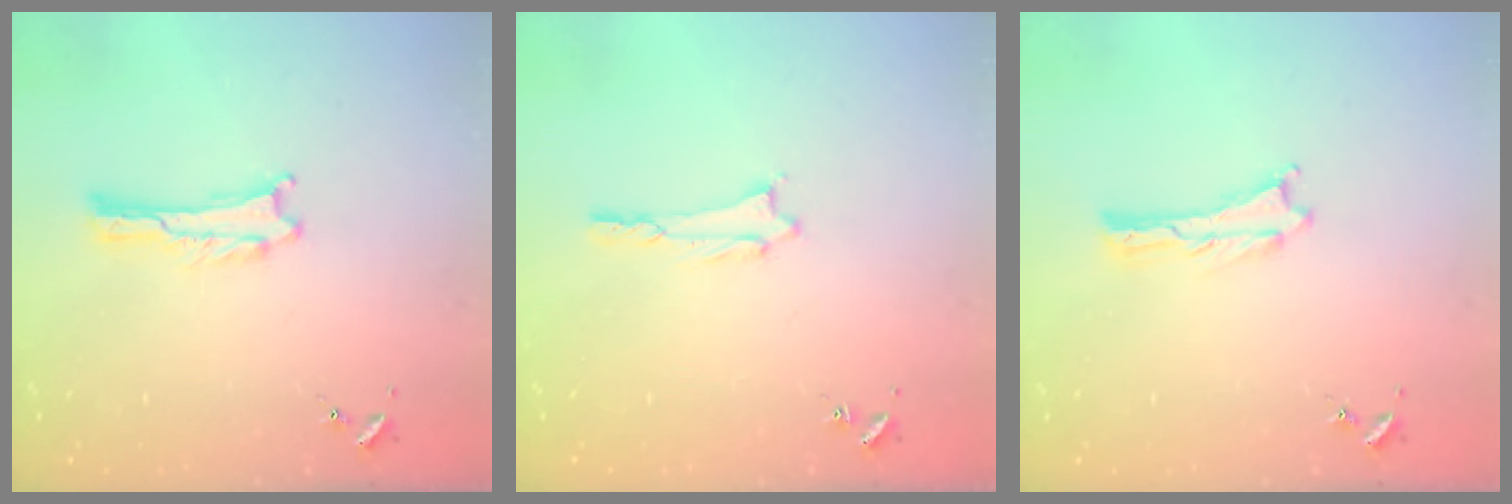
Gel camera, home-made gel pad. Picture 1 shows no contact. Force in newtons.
{"total": 0.8, "press": 0.8, "slide": 0.1}
{"total": 0.0}